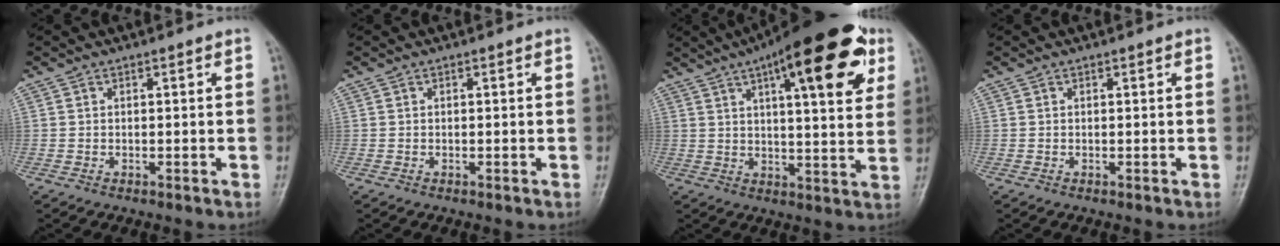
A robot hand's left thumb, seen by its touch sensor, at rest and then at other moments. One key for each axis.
{"total": 0.0}
{"total": 21.6, "fx": 10.1, "fy": 6.6, "fz": 18.0, "tx": -0.235, "ty": -0.008, "tz": 0.138}
{"total": 0.0}